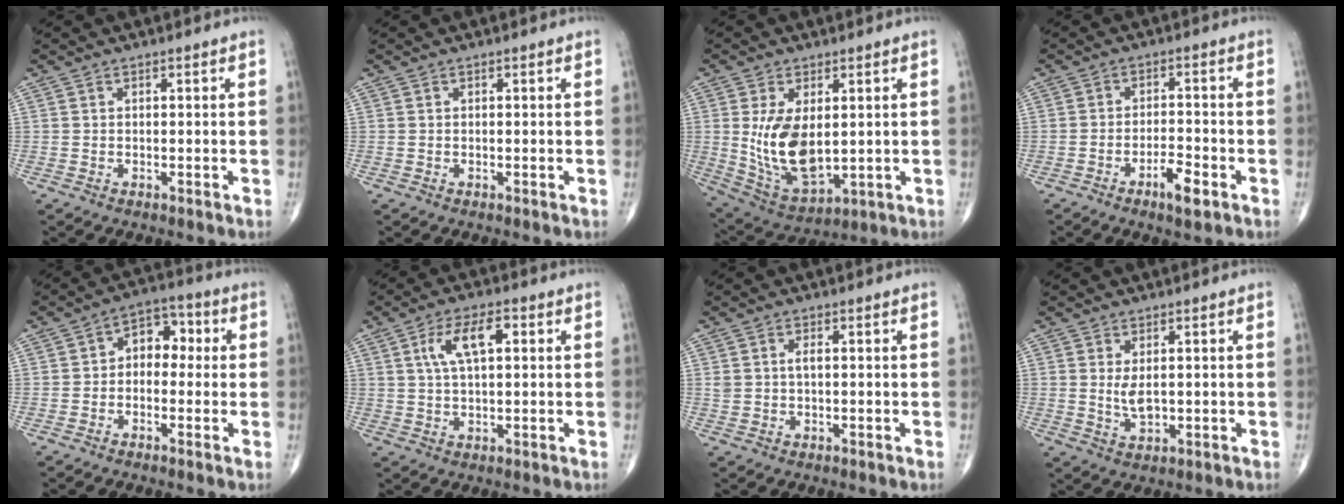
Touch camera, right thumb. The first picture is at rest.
{"total": 0.0}
{"total": 13.0, "force": [1.1, 7.0, 10.9], "torque": [-0.195, -0.020, 0.041]}
{"total": 5.0, "force": [-2.7, 1.4, 3.9], "torque": [-0.068, 0.014, -0.043]}
{"total": 6.9, "force": [0.2, 4.9, 4.9], "torque": [-0.038, 0.030, -0.012]}
{"total": 7.6, "force": [2.2, 3.1, 6.6], "torque": [-0.128, 0.010, 0.040]}
{"total": 2.0, "force": [0.4, 1.0, 1.7], "torque": [-0.036, 0.003, 0.008]}
{"total": 3.3, "force": [0.5, 1.6, 2.8], "torque": [-0.050, -0.012, 0.016]}